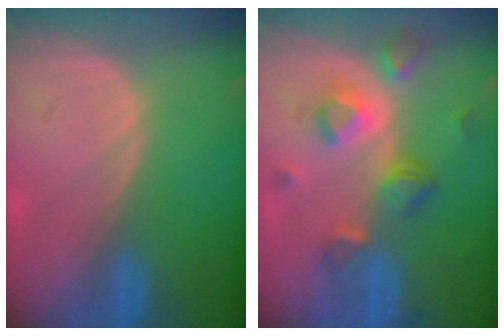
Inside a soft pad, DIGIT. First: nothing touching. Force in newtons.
{"total": 7.9, "press": 7.1, "slide": 3.5}